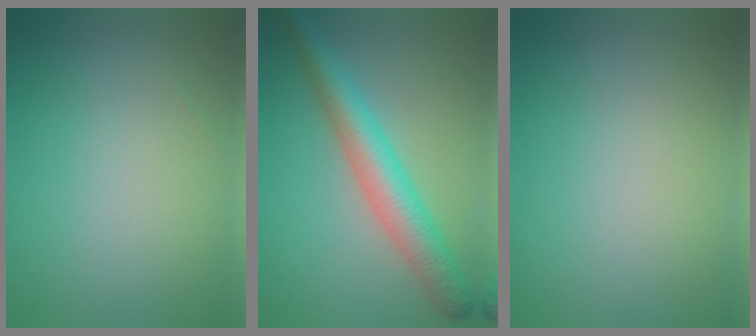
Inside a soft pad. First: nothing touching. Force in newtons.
{"total": 5.4, "press": 5.4, "slide": 0.1}
{"total": 0.0}